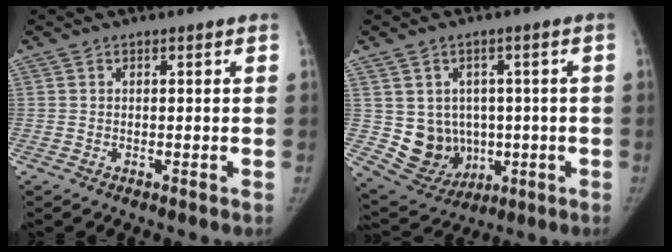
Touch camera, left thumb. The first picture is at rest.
{"total": 10.7, "force": [-0.3, 9.4, 5.1], "torque": [-0.048, -0.001, 0.026]}